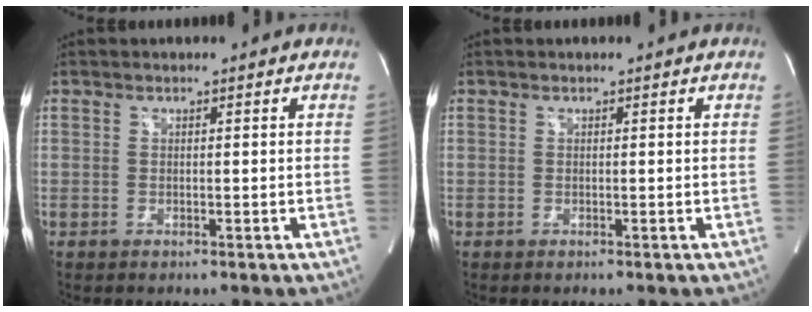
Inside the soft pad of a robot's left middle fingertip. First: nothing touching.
{"total": 0.0}